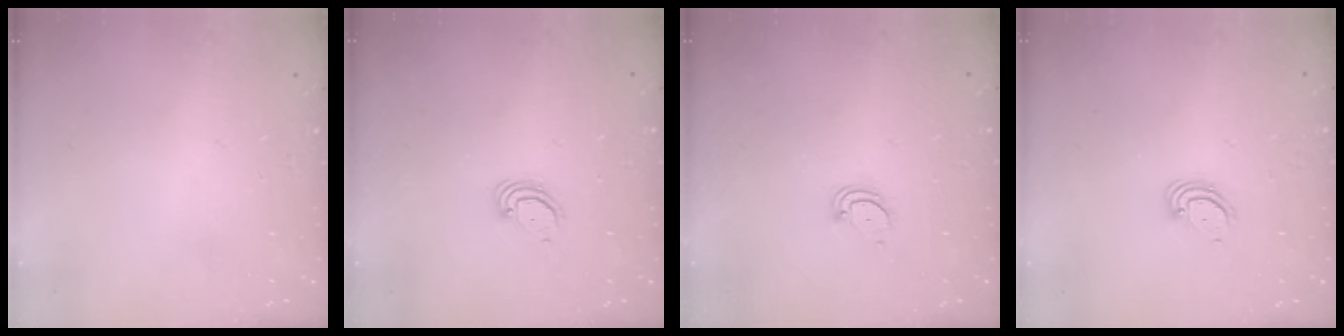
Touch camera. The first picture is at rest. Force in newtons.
{"total": 2.9, "press": 2.9, "slide": 0.3}
{"total": 2.7, "press": 2.7, "slide": 0.2}
{"total": 3.8, "press": 3.8, "slide": 0.3}